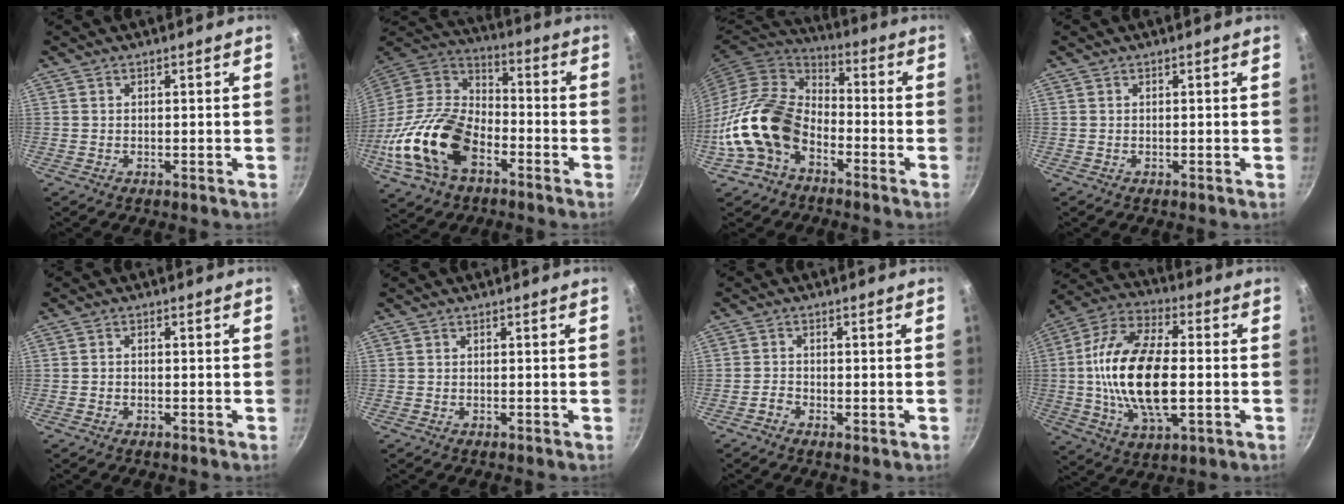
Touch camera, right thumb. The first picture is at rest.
{"total": 22.3, "force": [-8.5, 13.9, 15.2], "torque": [-0.282, 0.048, -0.174]}
{"total": 15.8, "force": [-5.9, 11.1, 9.6], "torque": [-0.155, 0.056, -0.127]}
{"total": 0.0}
{"total": 0.7, "force": [-0.4, 0.4, 0.4], "torque": [-0.010, 0.006, -0.007]}
{"total": 0.0}
{"total": 1.7, "force": [-1.0, 0.9, 1.0], "torque": [-0.025, 0.008, -0.024]}
{"total": 20.6, "force": [-0.9, 10.0, 18.0], "torque": [-0.338, 0.019, -0.024]}